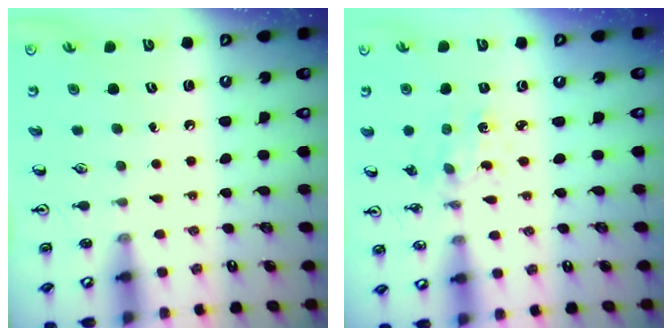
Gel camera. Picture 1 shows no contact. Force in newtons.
{"total": 1.6, "press": 1.6, "slide": 0.1}